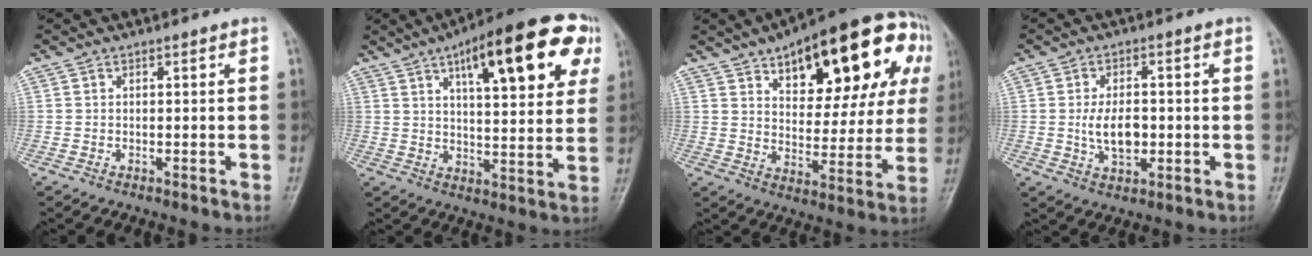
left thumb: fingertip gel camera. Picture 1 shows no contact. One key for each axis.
{"total": 21.8, "fx": 9.7, "fy": 7.4, "fz": 18.1, "tx": -0.225, "ty": -0.002, "tz": 0.132}
{"total": 26.0, "fx": 11.6, "fy": 12.0, "fz": 19.9, "tx": -0.228, "ty": 0.001, "tz": 0.163}
{"total": 6.8, "fx": -0.5, "fy": 4.0, "fz": 5.5, "tx": -0.089, "ty": -0.001, "tz": -0.006}